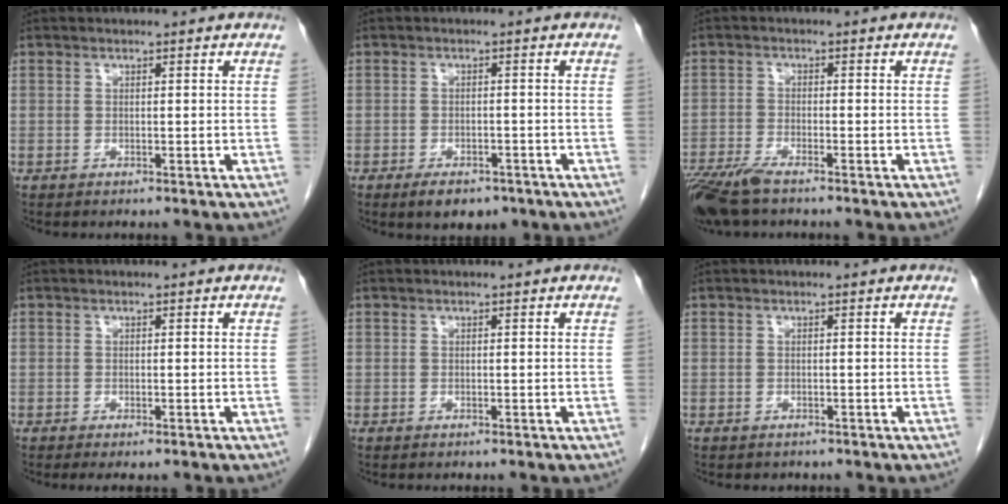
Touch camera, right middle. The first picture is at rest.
{"total": 4.9, "force": [-3.4, 2.3, 2.6], "torque": [-0.039, -0.003, -0.046]}
{"total": 7.3, "force": [-5.6, 1.4, 4.5], "torque": [-0.089, -0.018, -0.104]}
{"total": 1.4, "force": [-1.0, 0.2, 1.0], "torque": [-0.015, -0.007, -0.012]}
{"total": 0.0}
{"total": 0.6, "force": [-0.5, 0.4, 0.0], "torque": [-0.005, 0.002, -0.009]}